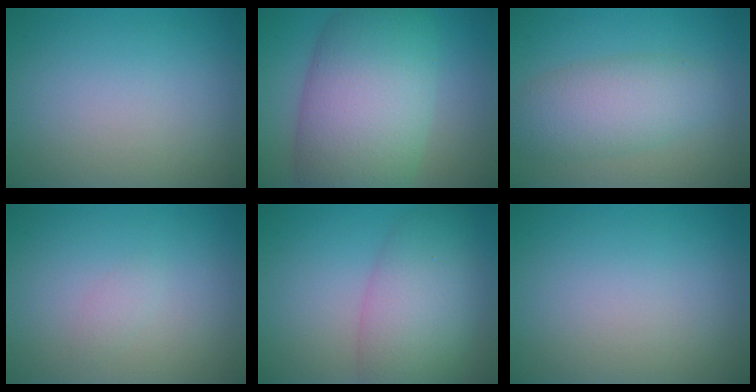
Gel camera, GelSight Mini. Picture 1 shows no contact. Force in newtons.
{"total": 12.4, "press": 12.4, "slide": 0.4}
{"total": 4.9, "press": 4.9, "slide": 0.0}
{"total": 0.7, "press": 0.7, "slide": 0.1}
{"total": 7.1, "press": 7.1, "slide": 0.4}
{"total": 0.0}